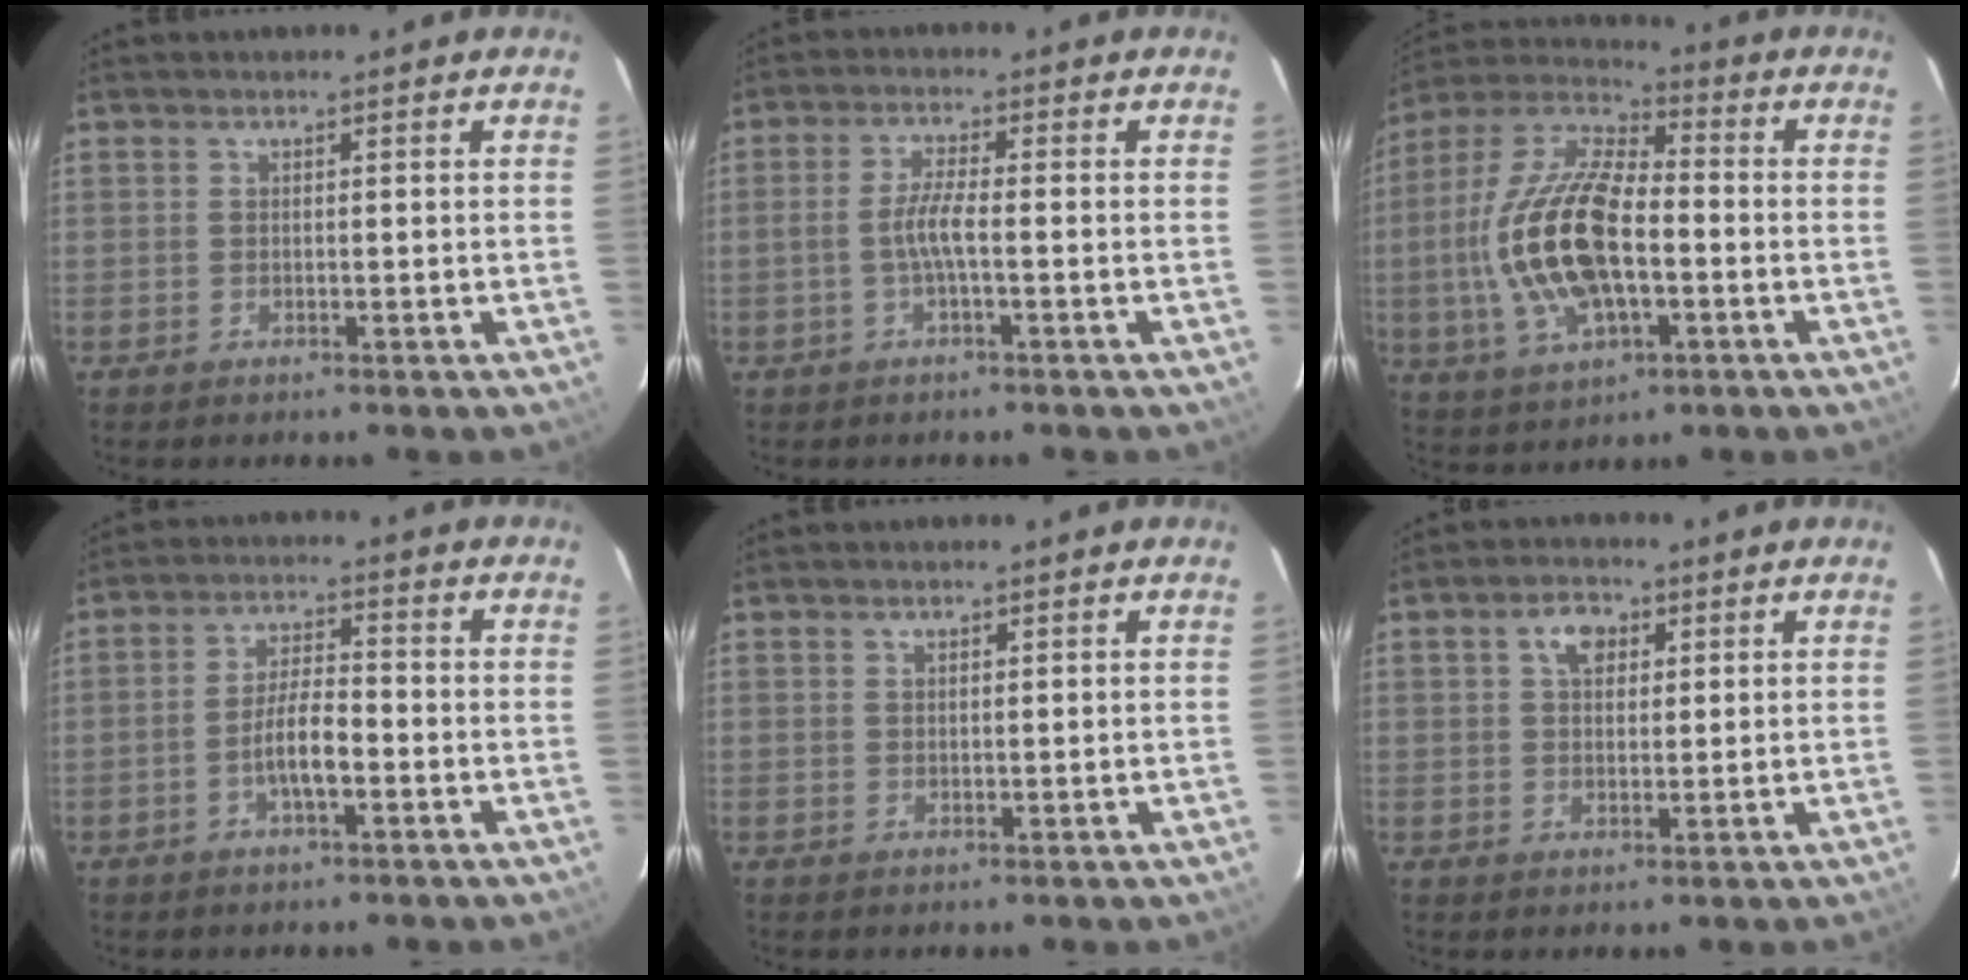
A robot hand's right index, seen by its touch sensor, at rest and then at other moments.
{"total": 4.1, "force": [-1.1, 0.2, 3.9], "torque": [-0.081, 0.003, -0.020]}
{"total": 19.9, "force": [-2.9, 9.1, 17.4], "torque": [-0.364, 0.002, -0.056]}
{"total": 6.0, "force": [-2.2, 1.6, 5.3], "torque": [-0.105, 0.007, -0.040]}
{"total": 0.9, "force": [0.7, 0.4, 0.4], "torque": [-0.005, 0.002, 0.012]}
{"total": 4.4, "force": [1.7, 2.9, 2.8], "torque": [-0.043, 0.014, 0.030]}